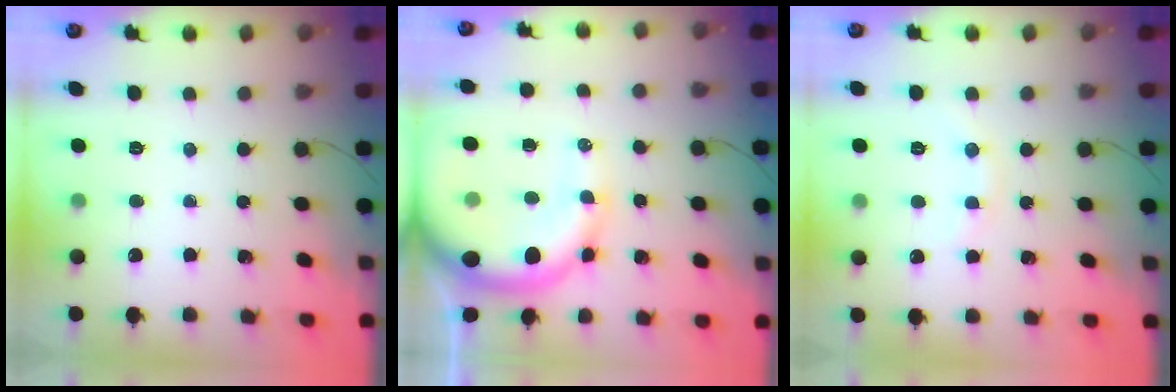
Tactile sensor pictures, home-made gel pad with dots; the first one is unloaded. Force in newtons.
{"total": 14.5, "press": 14.3, "slide": 2.0}
{"total": 5.5, "press": 5.3, "slide": 1.6}